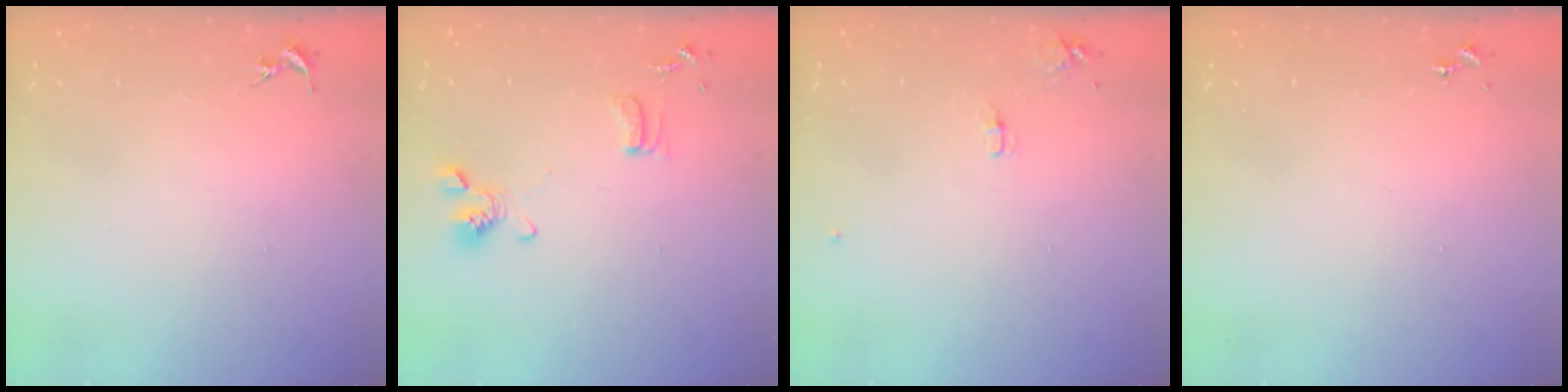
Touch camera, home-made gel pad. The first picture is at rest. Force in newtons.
{"total": 11.6, "press": 11.4, "slide": 2.1}
{"total": 5.8, "press": 5.8, "slide": 0.8}
{"total": 0.0}